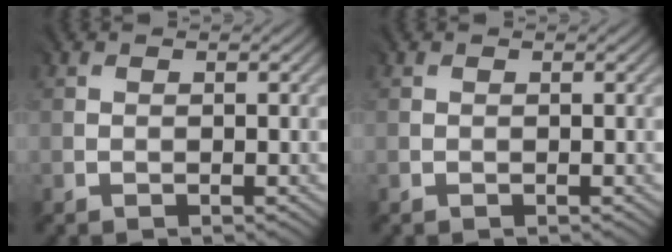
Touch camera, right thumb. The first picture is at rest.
{"total": 0.0}